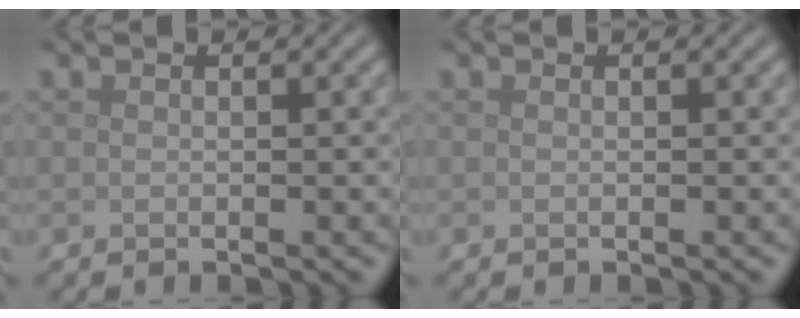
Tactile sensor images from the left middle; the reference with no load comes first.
{"total": 0.0}